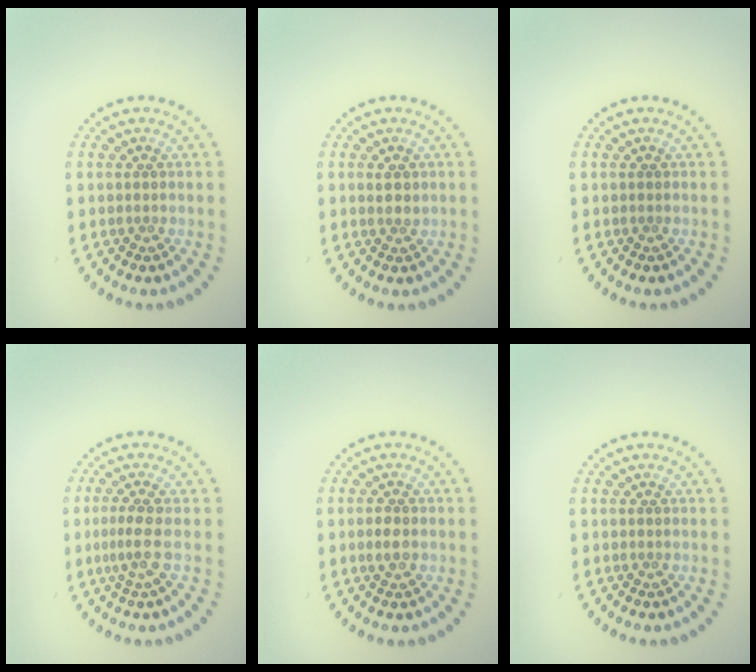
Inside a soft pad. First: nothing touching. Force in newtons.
{"total": 1.2, "press": 1.1, "slide": 0.5}
{"total": 0.0}
{"total": 1.8, "press": 1.4, "slide": 1.2}
{"total": 1.3, "press": 1.3, "slide": 0.1}
{"total": 0.0}